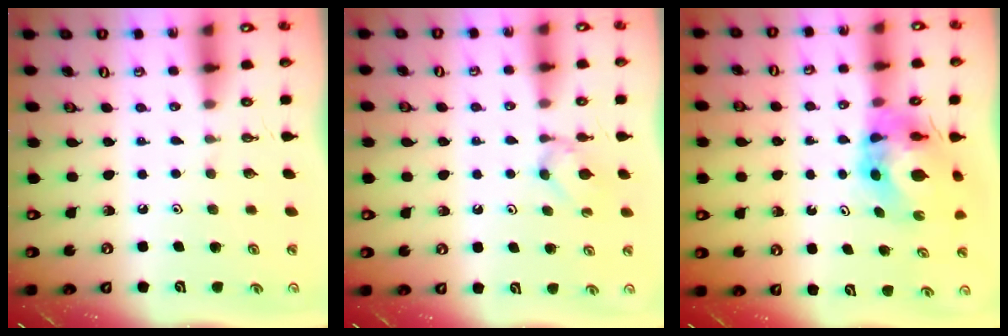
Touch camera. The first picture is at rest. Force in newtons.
{"total": 3.0, "press": 2.9, "slide": 0.7}
{"total": 9.0, "press": 9.0, "slide": 0.9}